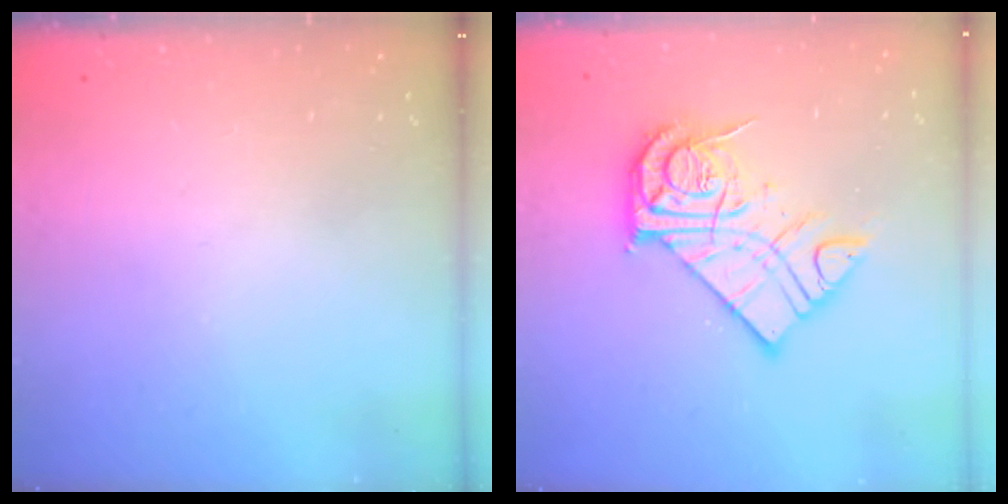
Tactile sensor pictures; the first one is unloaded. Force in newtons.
{"total": 15.8, "press": 15.7, "slide": 1.3}